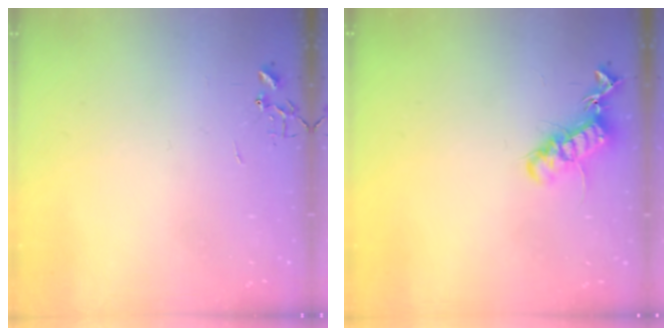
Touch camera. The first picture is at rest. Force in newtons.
{"total": 13.8, "press": 13.7, "slide": 1.3}